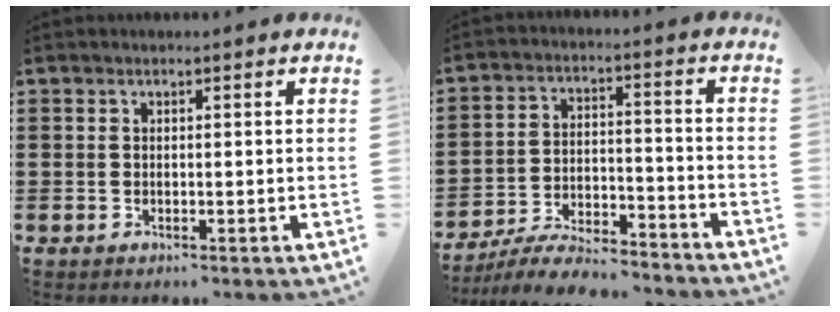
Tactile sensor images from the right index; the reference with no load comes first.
{"total": 7.2, "force": [-6.9, 0.7, 2.0], "torque": [-0.038, 0.012, -0.133]}